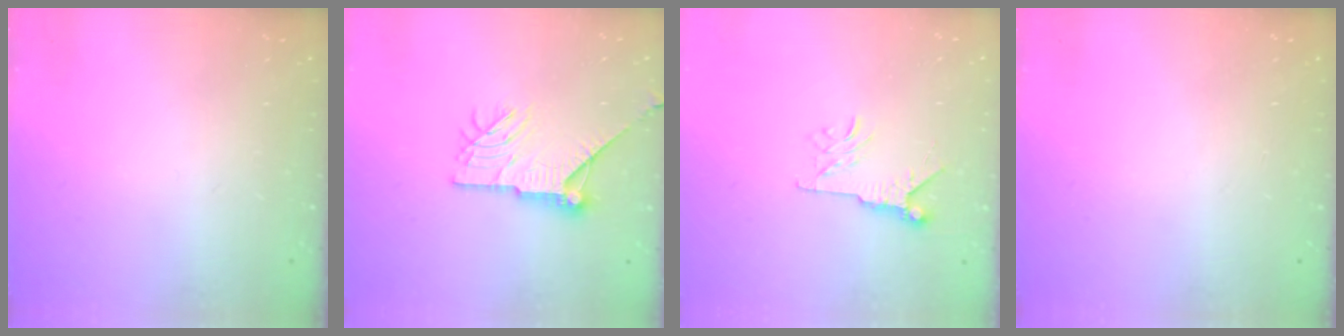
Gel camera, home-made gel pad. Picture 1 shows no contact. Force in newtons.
{"total": 12.6, "press": 12.6, "slide": 0.4}
{"total": 6.3, "press": 6.2, "slide": 0.9}
{"total": 0.0}